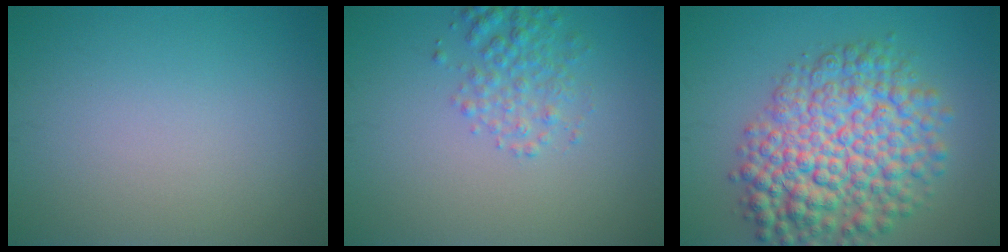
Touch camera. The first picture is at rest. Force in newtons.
{"total": 2.7, "press": 2.7, "slide": 0.1}
{"total": 9.9, "press": 9.9, "slide": 0.2}